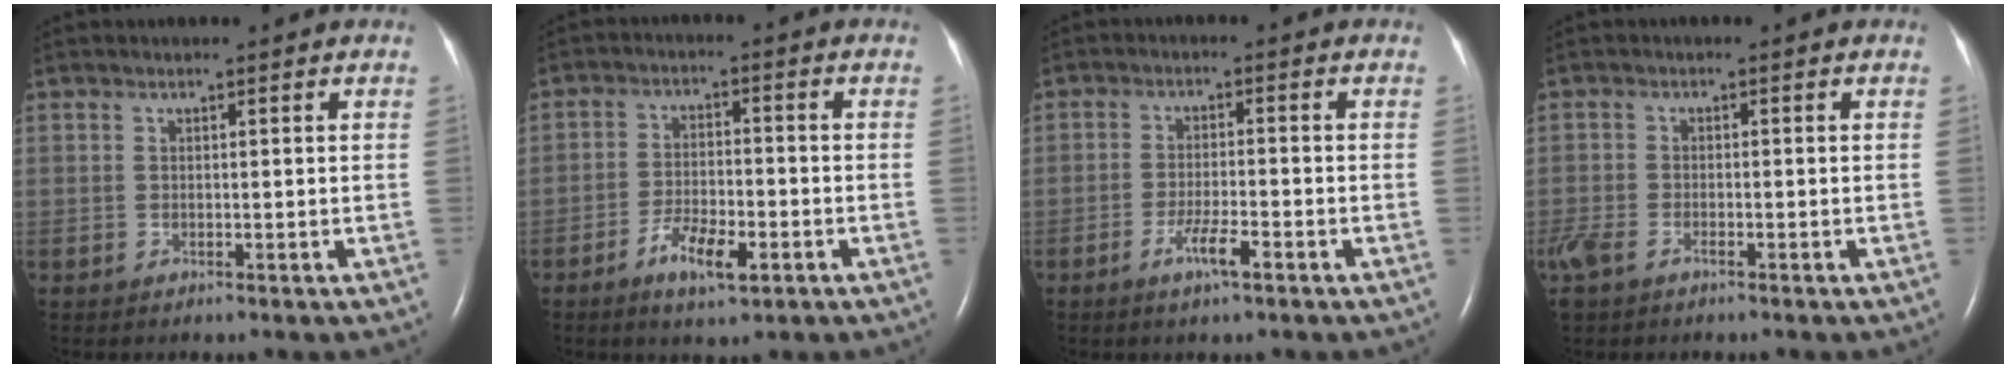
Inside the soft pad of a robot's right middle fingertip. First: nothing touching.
{"total": 6.3, "force": [-3.3, 1.9, 5.0], "torque": [-0.096, -0.003, -0.053]}
{"total": 4.1, "force": [-2.3, 0.4, 3.4], "torque": [-0.067, -0.003, -0.042]}
{"total": 5.3, "force": [-3.3, 2.6, 3.2], "torque": [-0.080, -0.010, -0.065]}